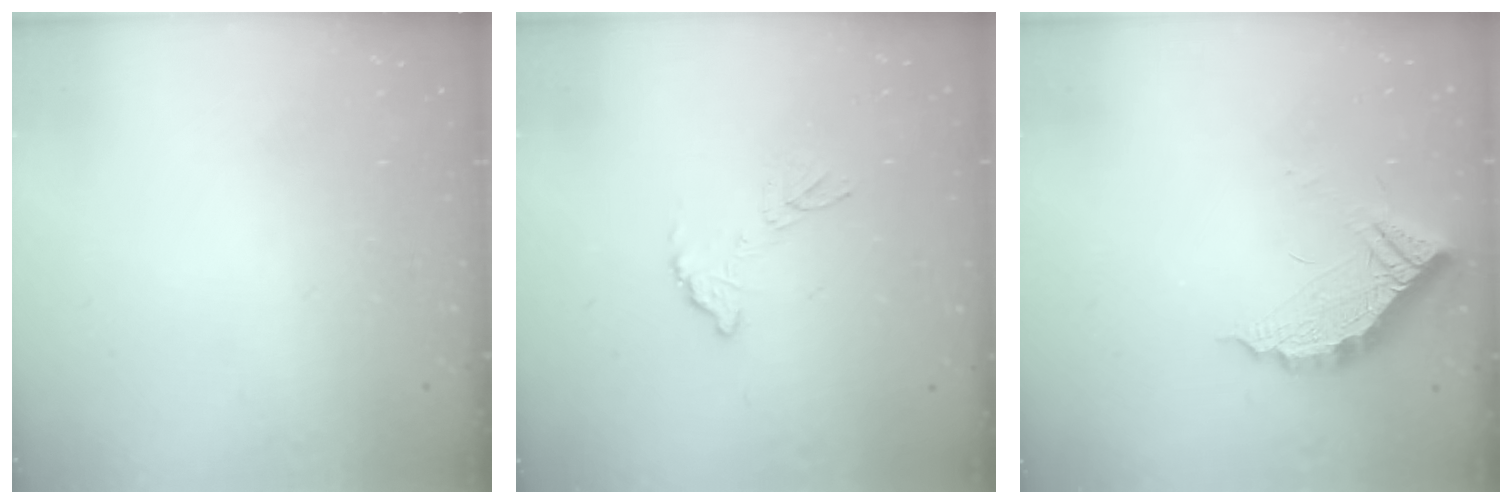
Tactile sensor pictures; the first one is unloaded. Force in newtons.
{"total": 7.9, "press": 7.9, "slide": 0.4}
{"total": 10.2, "press": 10.1, "slide": 0.6}